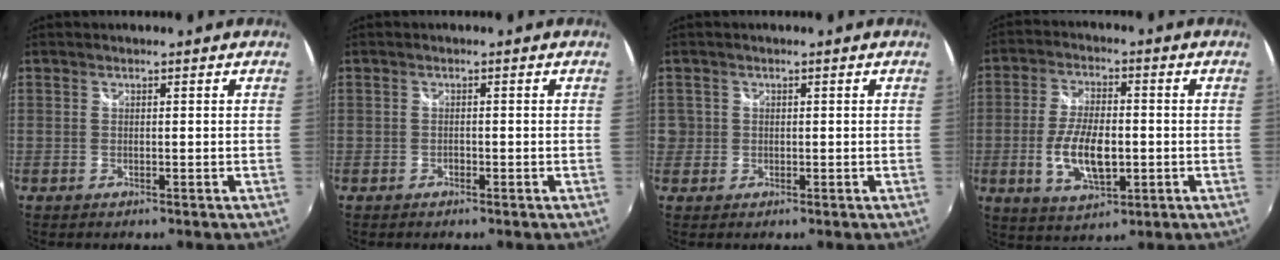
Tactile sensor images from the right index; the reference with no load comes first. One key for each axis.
{"total": 0.7, "fx": -0.5, "fy": 0.5, "fz": 0.2, "tx": -0.005, "ty": -0.001, "tz": -0.010}
{"total": 2.7, "fx": -0.1, "fy": 2.7, "fz": 0.3, "tx": -0.005, "ty": 0.002, "tz": -0.003}
{"total": 10.8, "fx": -2.1, "fy": 4.8, "fz": 9.4, "tx": -0.187, "ty": -0.006, "tz": -0.035}